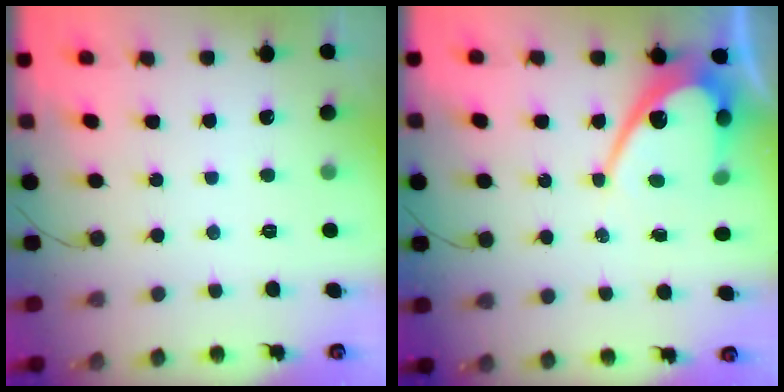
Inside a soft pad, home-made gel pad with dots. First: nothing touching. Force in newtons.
{"total": 10.1, "press": 10.1, "slide": 0.7}